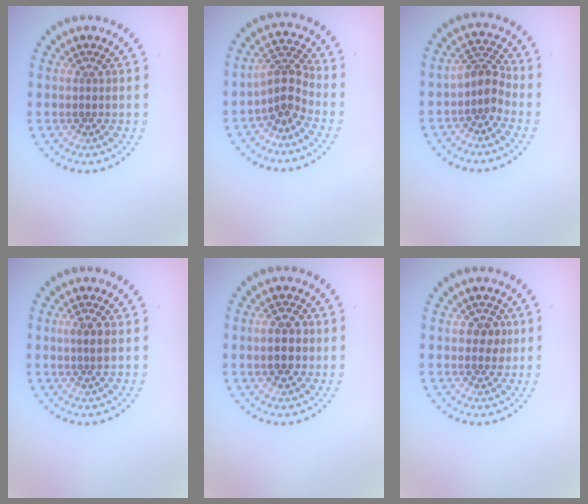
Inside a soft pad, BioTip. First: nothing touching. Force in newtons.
{"total": 2.9, "press": 2.0, "slide": 2.0}
{"total": 2.6, "press": 2.0, "slide": 1.5}
{"total": 1.2, "press": 1.0, "slide": 0.6}
{"total": 2.7, "press": 2.7, "slide": 0.2}
{"total": 1.6, "press": 1.6, "slide": 0.3}